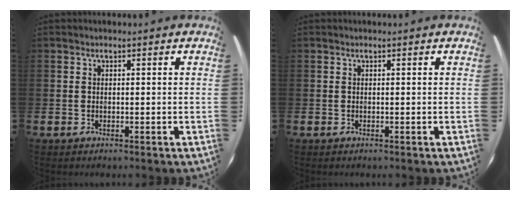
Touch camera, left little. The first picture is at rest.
{"total": 0.0}